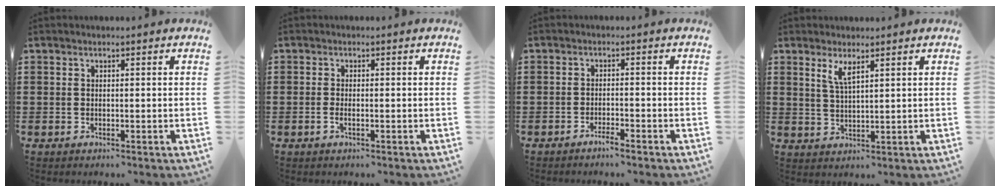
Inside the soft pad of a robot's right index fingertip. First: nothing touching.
{"total": 1.0, "force": [-0.4, 0.2, 0.9], "torque": [-0.019, -0.005, -0.005]}
{"total": 1.9, "force": [-1.7, -0.1, 0.8], "torque": [-0.014, 0.001, -0.032]}
{"total": 3.2, "force": [2.1, 0.8, 2.2], "torque": [-0.049, 0.003, 0.037]}